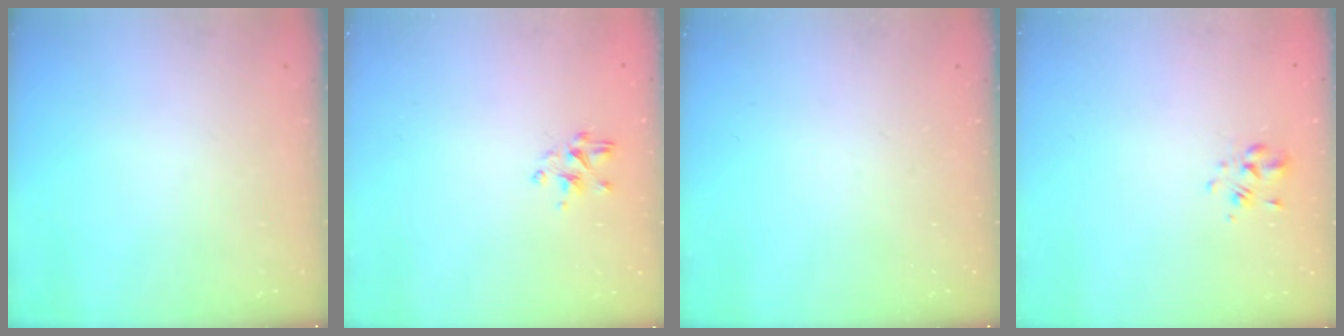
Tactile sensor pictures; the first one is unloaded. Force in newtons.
{"total": 2.9, "press": 2.8, "slide": 0.6}
{"total": 0.0}
{"total": 2.1, "press": 1.9, "slide": 0.7}